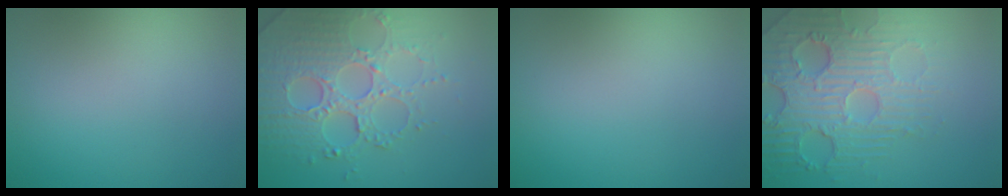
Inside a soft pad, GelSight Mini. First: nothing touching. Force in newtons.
{"total": 5.1, "press": 4.9, "slide": 1.2}
{"total": 0.0}
{"total": 6.8, "press": 5.2, "slide": 4.3}